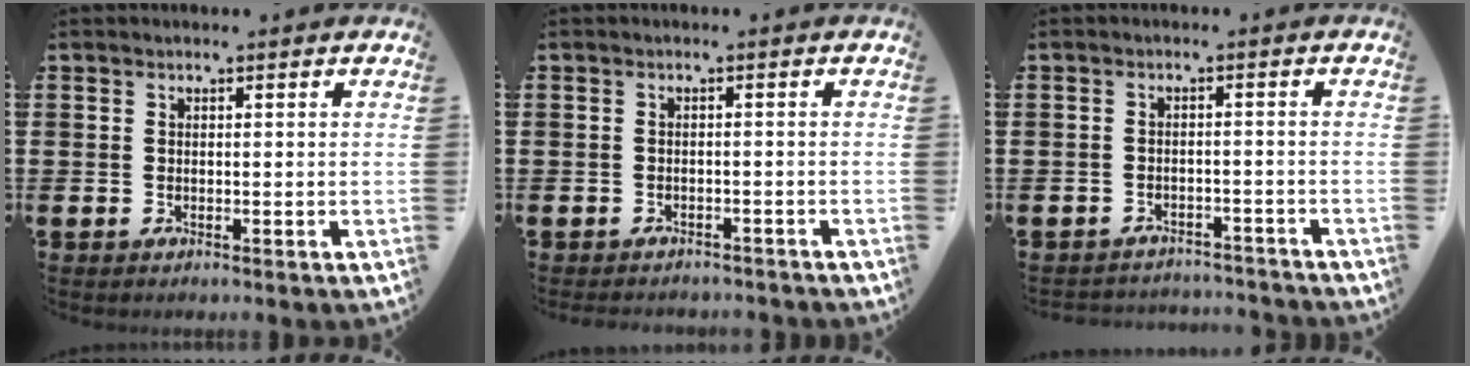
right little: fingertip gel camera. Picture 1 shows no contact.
{"total": 0.7, "force": [-0.7, 0.1, 0.0], "torque": [-0.004, 0.001, -0.015]}
{"total": 1.8, "force": [-1.7, 0.1, -0.1], "torque": [-0.005, 0.002, -0.039]}